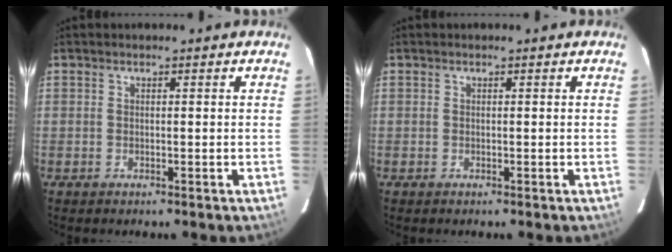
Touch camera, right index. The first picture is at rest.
{"total": 0.0}